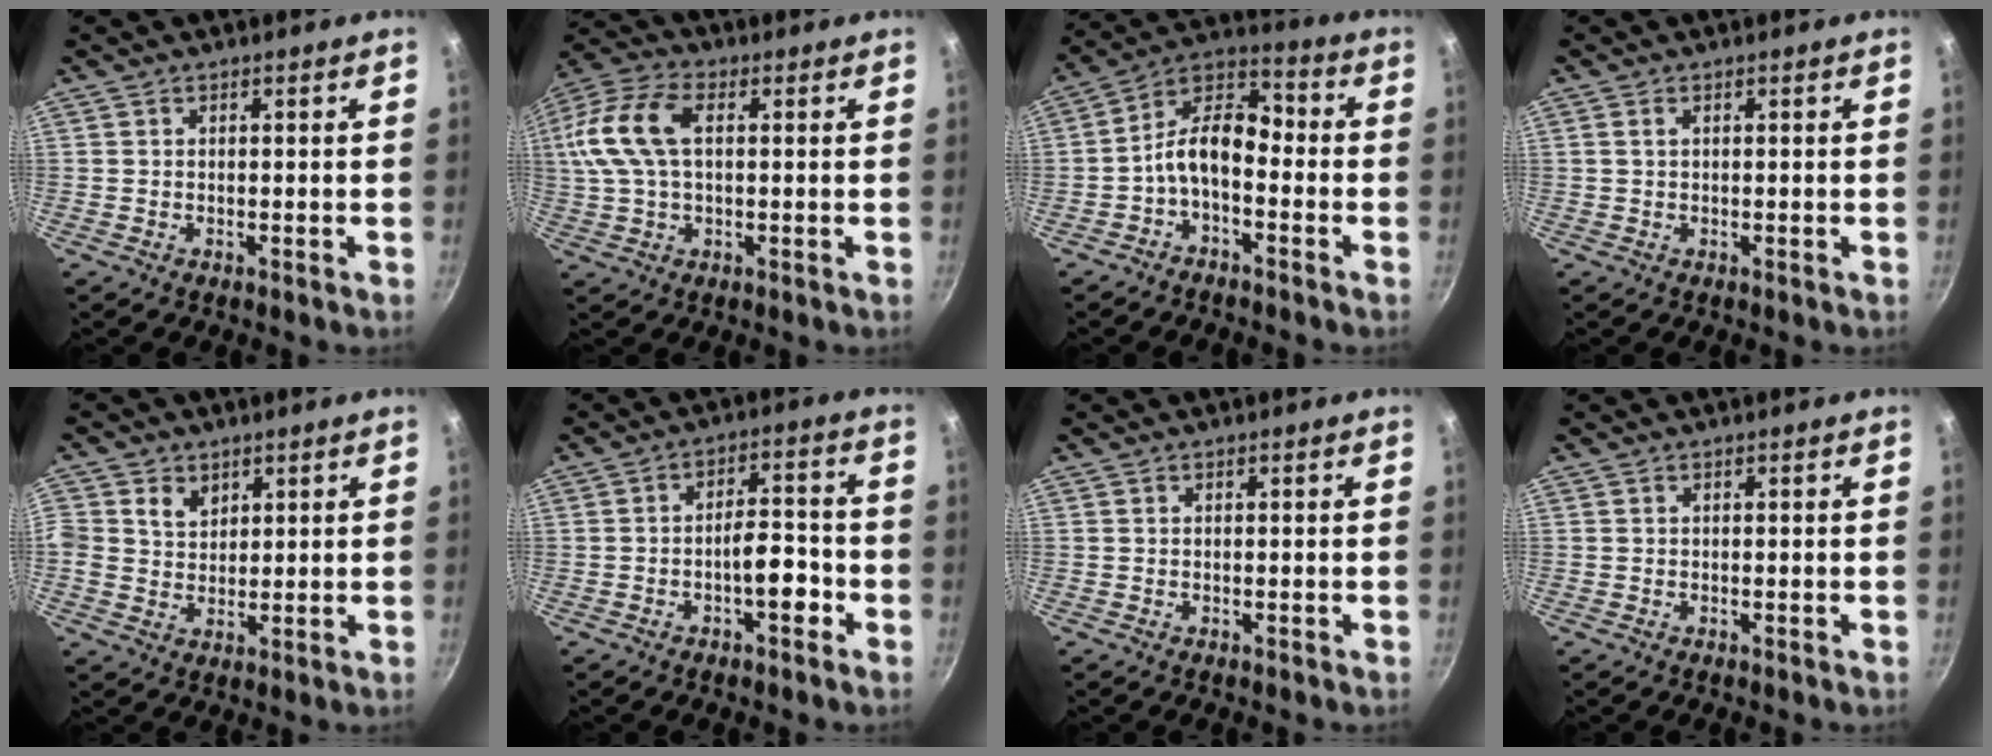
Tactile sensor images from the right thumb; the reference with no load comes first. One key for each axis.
{"total": 15.5, "fx": 2.6, "fy": 9.1, "fz": 12.3, "tx": -0.259, "ty": 0.025, "tz": 0.035}
{"total": 10.0, "fx": -2.9, "fy": 5.7, "fz": 7.6, "tx": -0.125, "ty": 0.056, "tz": -0.070}
{"total": 0.9, "fx": 0.3, "fy": 0.5, "fz": 0.7, "tx": -0.012, "ty": 0.002, "tz": 0.004}
{"total": 5.2, "fx": 2.0, "fy": 4.5, "fz": 1.9, "tx": -0.014, "ty": -0.004, "tz": 0.034}
{"total": 6.7, "fx": -2.8, "fy": 2.8, "fz": 5.5, "tx": -0.064, "ty": 0.035, "tz": -0.045}
{"total": 0.0}
{"total": 0.0}